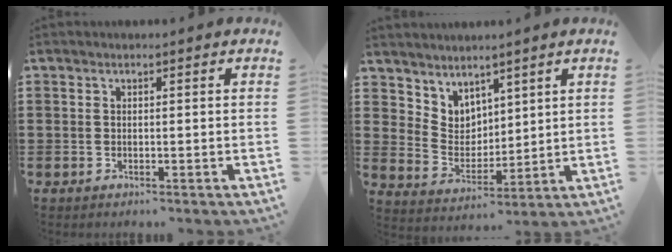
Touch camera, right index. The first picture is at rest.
{"total": 4.8, "force": [3.8, 2.9, -0.5], "torque": [-0.017, -0.018, 0.072]}